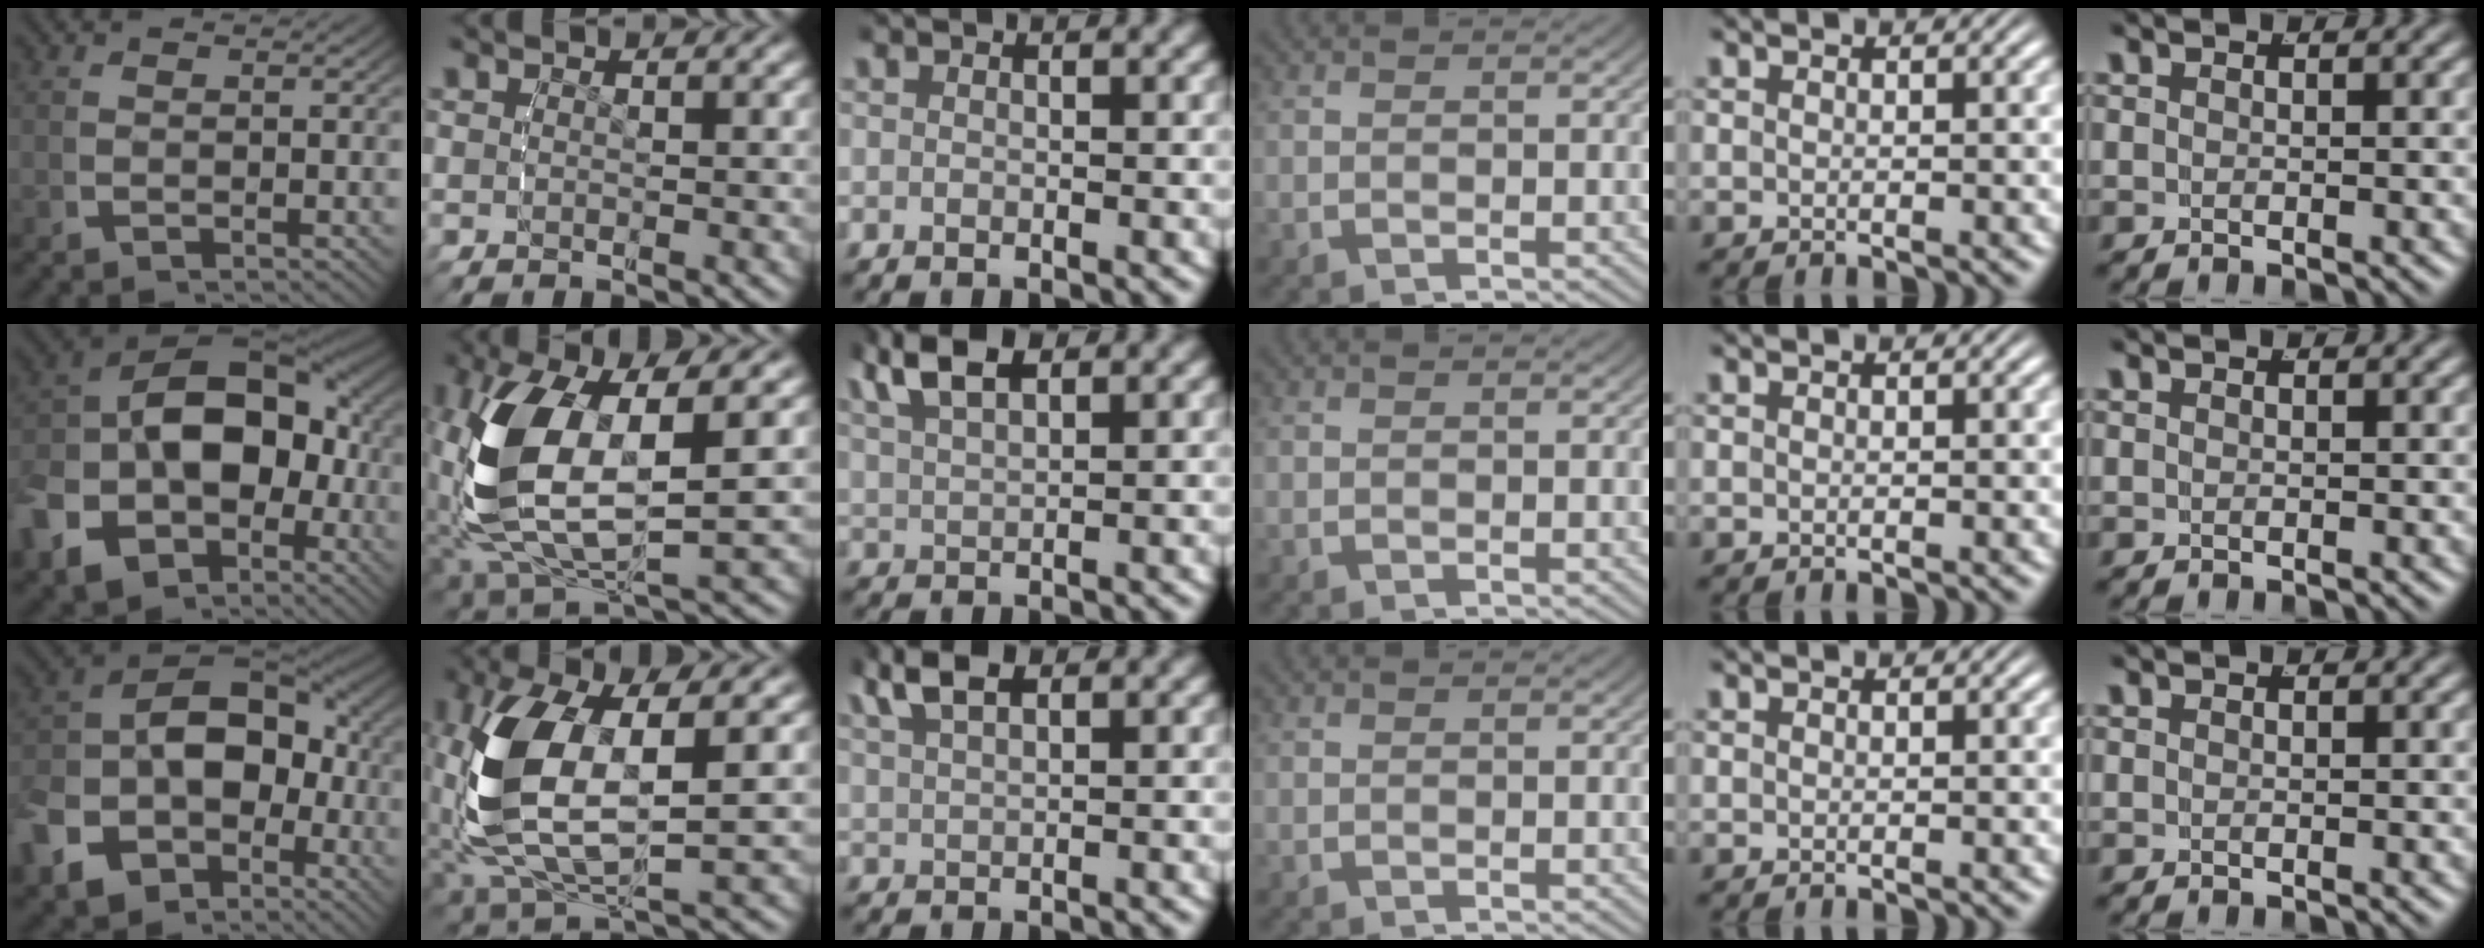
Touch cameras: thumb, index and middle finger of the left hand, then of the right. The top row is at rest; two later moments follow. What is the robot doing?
{"motion": "lift_and_place", "object": "pen"}